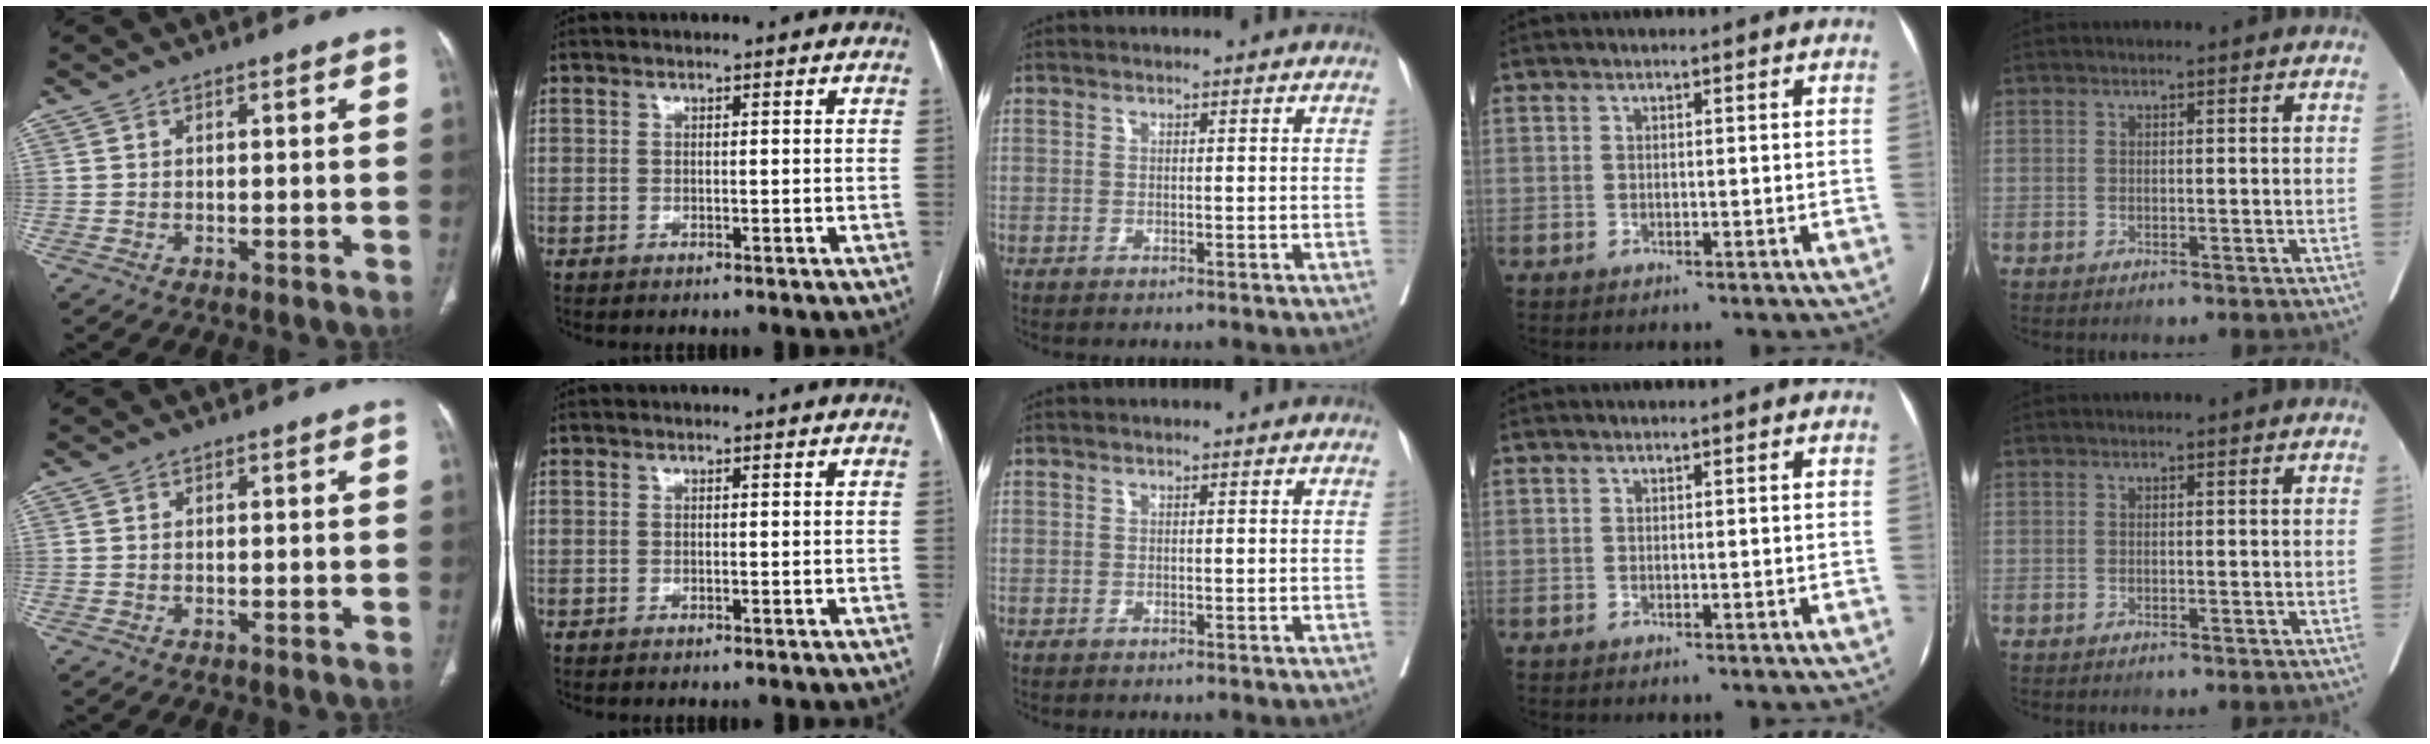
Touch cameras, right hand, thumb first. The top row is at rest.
{}